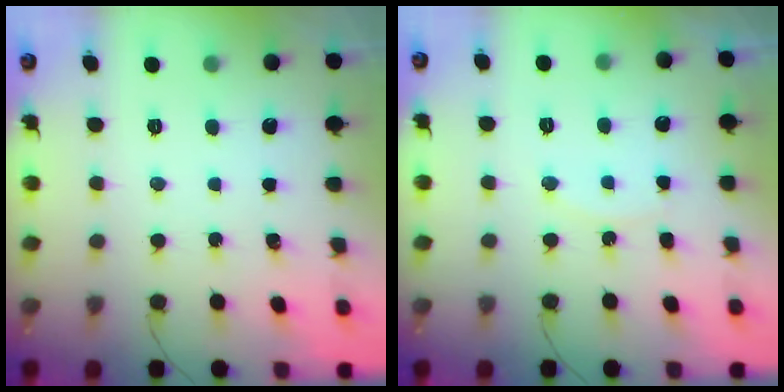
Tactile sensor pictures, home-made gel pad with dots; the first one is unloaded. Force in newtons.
{"total": 7.7, "press": 7.7, "slide": 0.6}